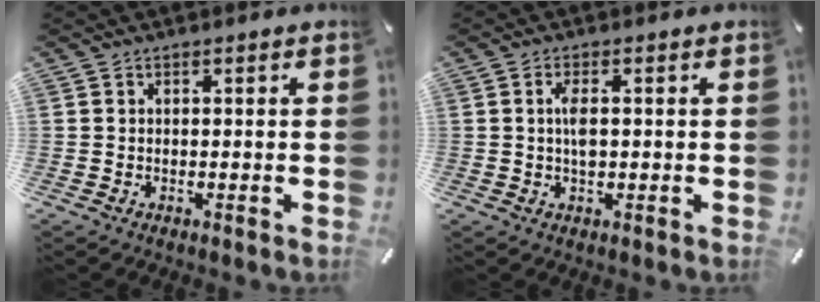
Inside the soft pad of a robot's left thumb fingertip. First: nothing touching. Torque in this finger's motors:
{"motor_torque": [0.48, 1.19, 0.39, -0.33, 0.00]}